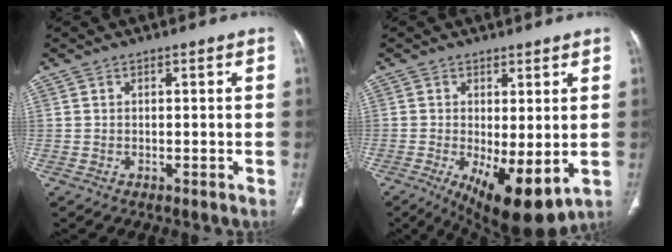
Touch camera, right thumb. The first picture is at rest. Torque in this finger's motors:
{"motor_torque": [-0.26, 1.36, 0.13, -0.05, 0.10]}